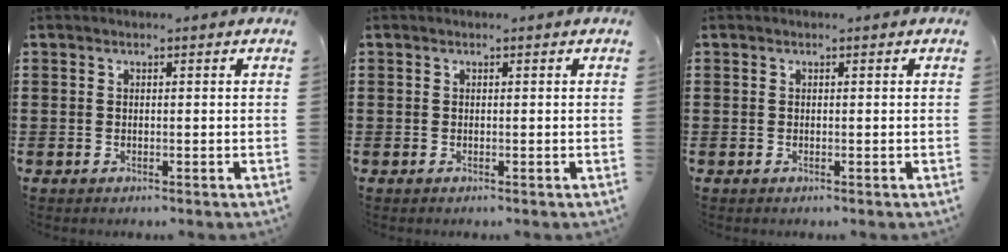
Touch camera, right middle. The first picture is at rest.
{"total": 0.0}
{"total": 0.0}